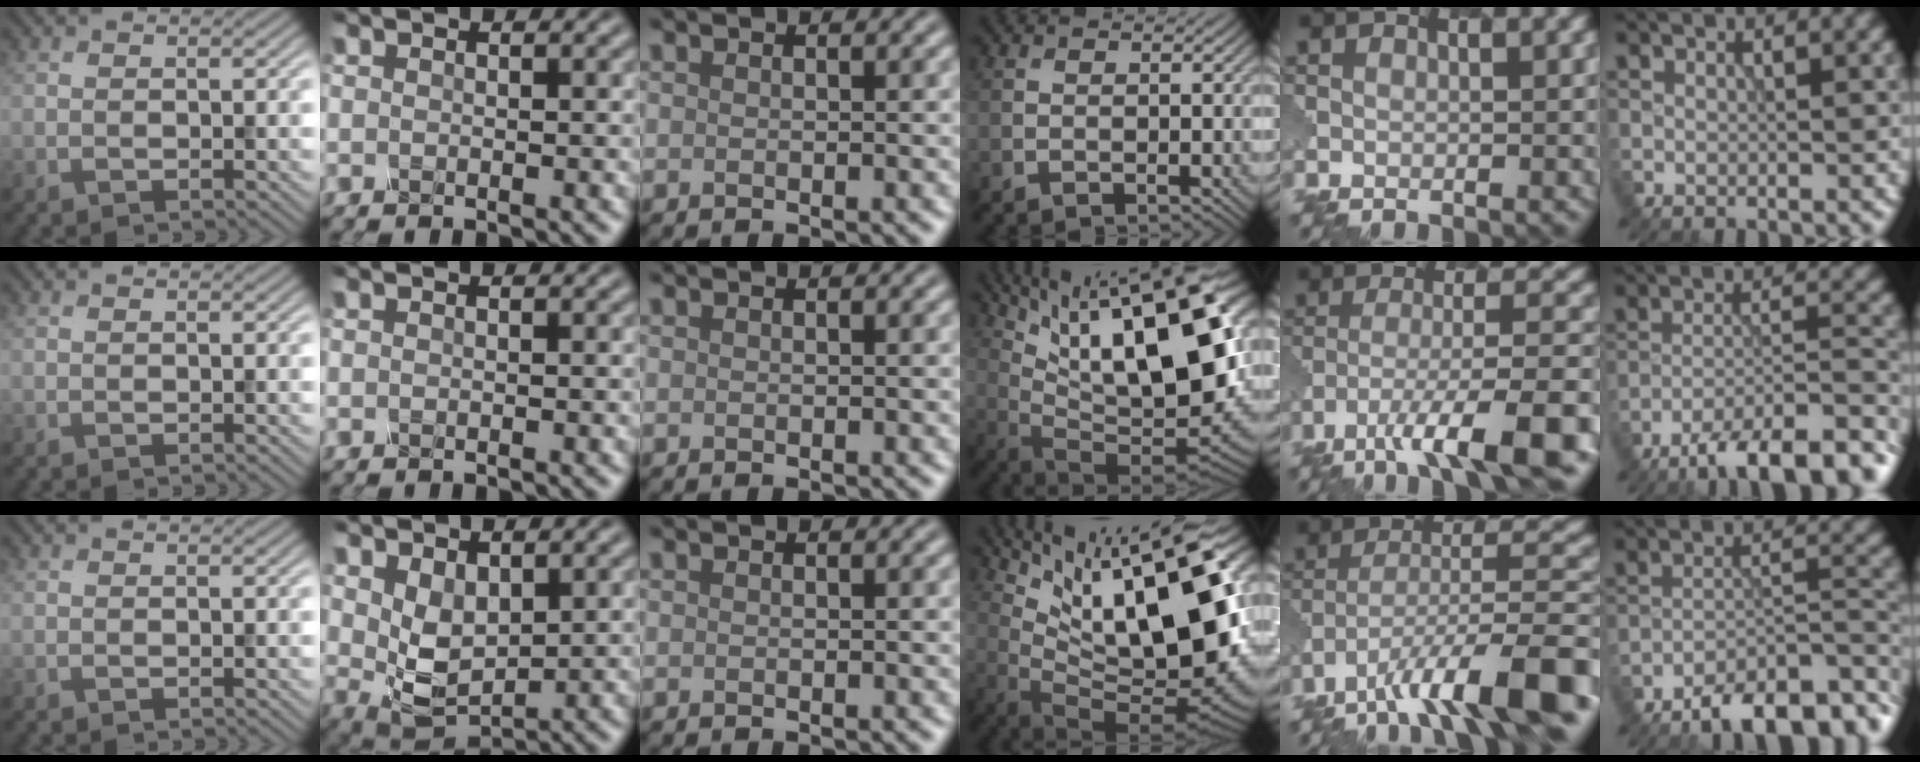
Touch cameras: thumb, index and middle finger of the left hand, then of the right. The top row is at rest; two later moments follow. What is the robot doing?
{"motion": "twist", "object": "rubiks cube"}